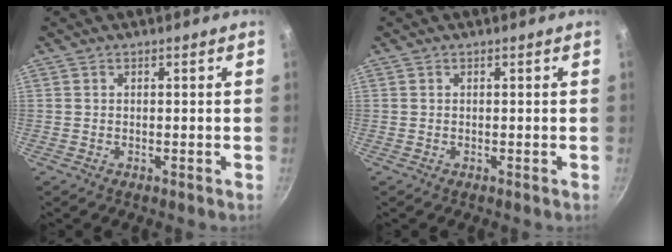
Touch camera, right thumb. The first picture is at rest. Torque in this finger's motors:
{"motor_torque": [-0.49, -0.49, 0.32, -0.01, 0.00]}